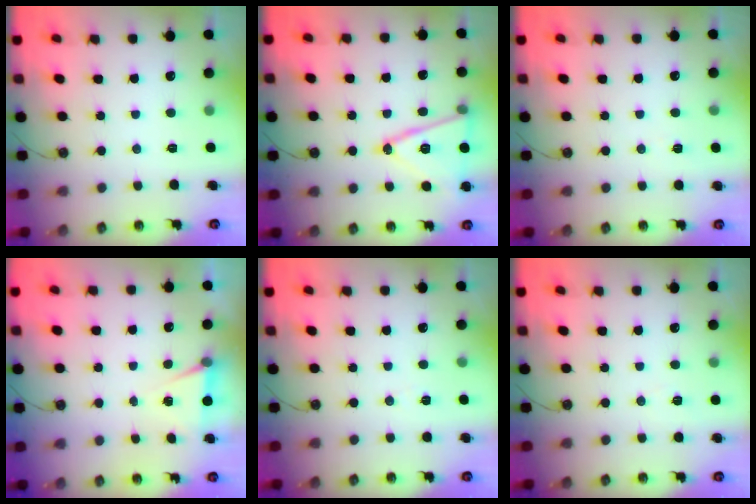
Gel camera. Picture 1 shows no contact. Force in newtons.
{"total": 15.4, "press": 15.0, "slide": 3.4}
{"total": 2.3, "press": 1.3, "slide": 1.9}
{"total": 4.9, "press": 2.1, "slide": 4.5}
{"total": 3.3, "press": 2.7, "slide": 1.9}
{"total": 5.1, "press": 3.8, "slide": 3.4}